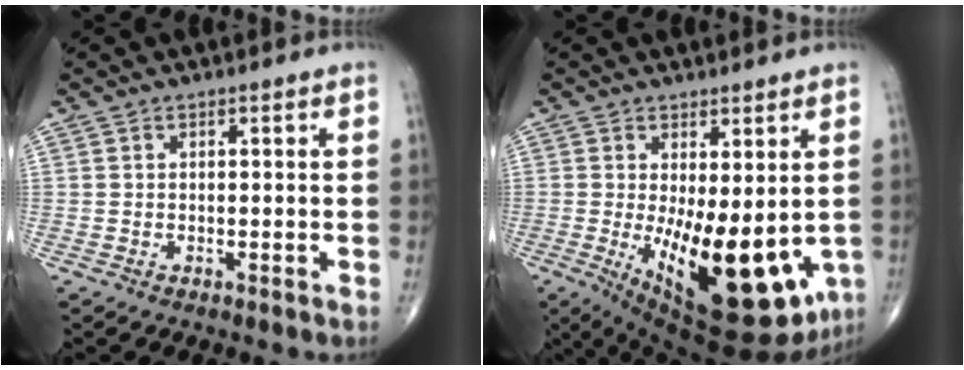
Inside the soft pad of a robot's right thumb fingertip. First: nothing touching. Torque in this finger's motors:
{"motor_torque": [1.34, 3.44, 1.28, 0.53, 0.59]}